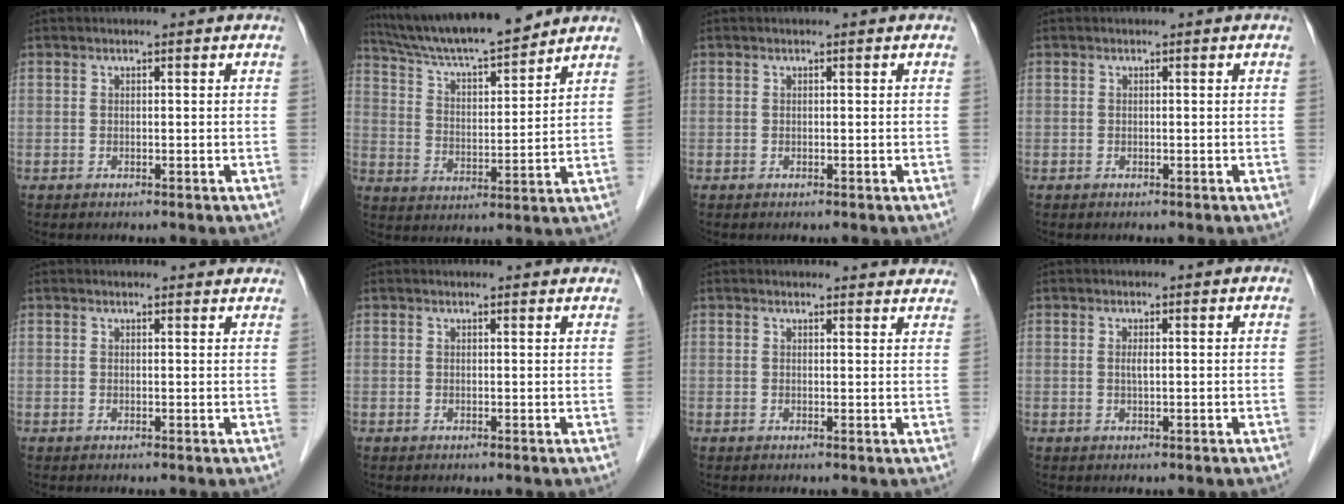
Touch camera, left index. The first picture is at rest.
{"total": 14.8, "force": [13.4, 1.3, 6.3], "torque": [-0.114, 0.008, 0.230]}
{"total": 0.0}
{"total": 0.0}
{"total": 3.9, "force": [3.8, 0.7, 0.6], "torque": [-0.007, 0.004, 0.031]}
{"total": 2.7, "force": [2.6, 0.5, 0.4], "torque": [-0.010, 0.006, 0.022]}
{"total": 7.3, "force": [7.2, 1.3, 0.9], "torque": [0.014, -0.005, 0.052]}
{"total": 0.9, "force": [-0.2, 0.0, 0.9], "torque": [-0.022, -0.005, -0.002]}